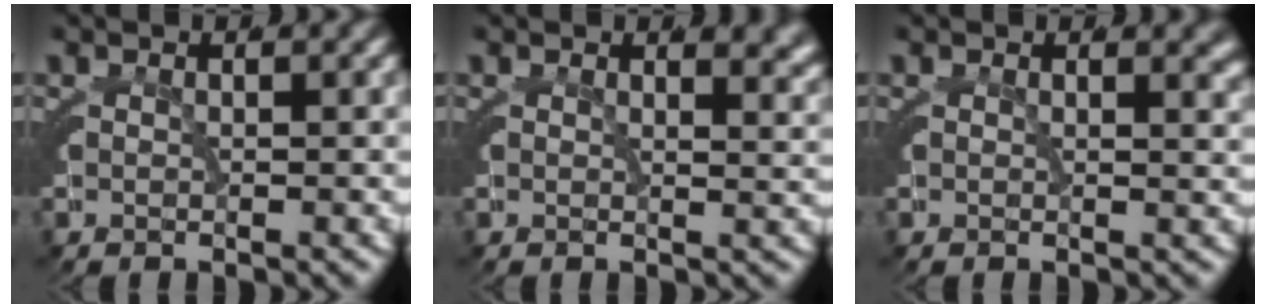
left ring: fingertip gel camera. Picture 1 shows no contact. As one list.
[{"total": 2.4, "force": [1.9, 0.8, 1.3], "torque": [-0.012, -0.002, 0.024]}, {"total": 1.3, "force": [0.9, 0.5, 0.8], "torque": [-0.009, -0.002, 0.011]}]